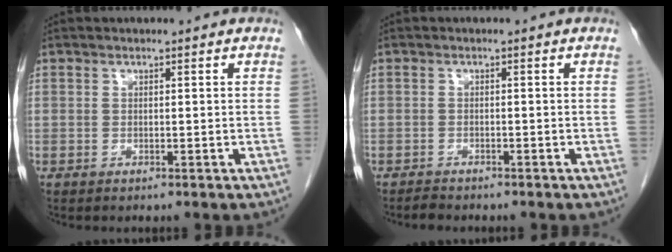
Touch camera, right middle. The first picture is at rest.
{"total": 1.3, "force": [-1.2, 0.3, 0.1], "torque": [-0.010, -0.004, -0.020]}